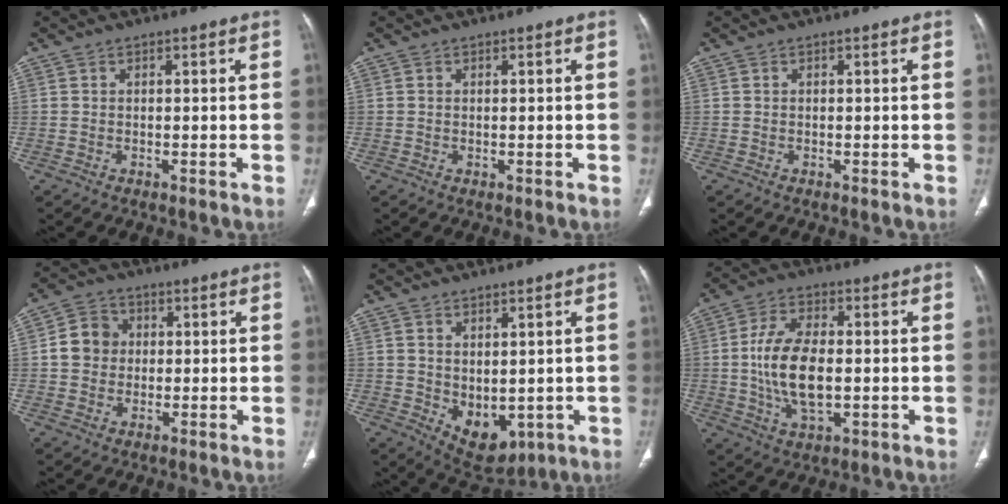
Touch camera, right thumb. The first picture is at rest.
{"total": 0.0}
{"total": 0.0}
{"total": 6.5, "force": [0.5, 5.8, 2.9], "torque": [-0.034, 0.011, 0.000]}
{"total": 7.8, "force": [-0.7, 4.9, 6.0], "torque": [-0.067, -0.010, 0.018]}
{"total": 12.4, "force": [-0.6, 6.5, 10.6], "torque": [-0.200, 0.002, -0.009]}